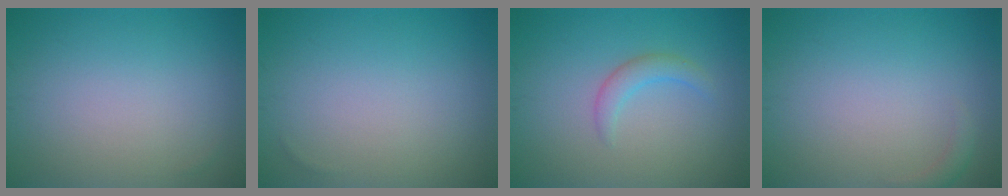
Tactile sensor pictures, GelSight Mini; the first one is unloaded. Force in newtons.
{"total": 0.0}
{"total": 1.9, "press": 1.8, "slide": 0.3}
{"total": 1.0, "press": 1.0, "slide": 0.2}